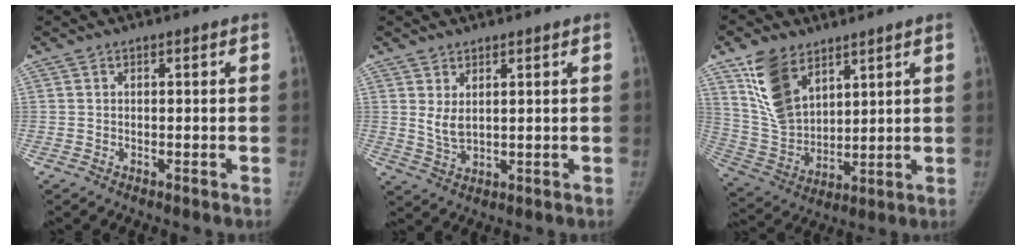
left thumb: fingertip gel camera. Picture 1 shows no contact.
{"total": 3.8, "force": [1.4, 2.2, 2.8], "torque": [-0.043, -0.016, 0.035]}
{"total": 13.7, "force": [7.6, 8.3, 7.8], "torque": [-0.124, -0.032, 0.165]}